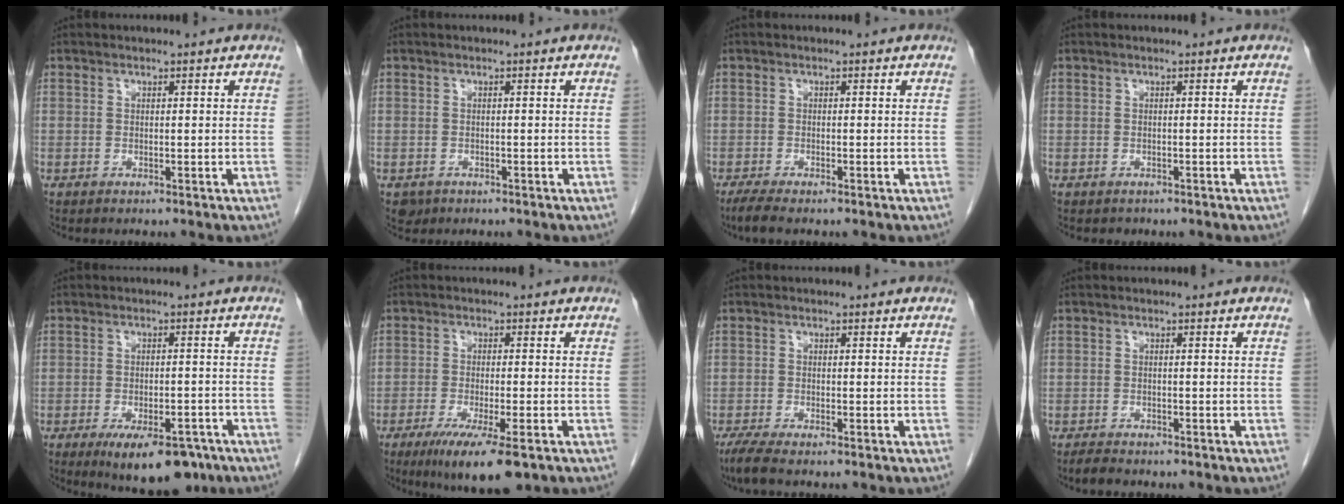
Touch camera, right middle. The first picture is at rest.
{"total": 1.7, "force": [-1.0, 1.4, 0.4], "torque": [-0.009, 0.002, -0.010]}
{"total": 2.8, "force": [-2.1, 0.4, 1.7], "torque": [-0.036, -0.010, -0.039]}
{"total": 0.9, "force": [-0.7, 0.6, 0.0], "torque": [-0.010, 0.001, -0.010]}
{"total": 10.7, "force": [-7.2, 4.2, 6.7], "torque": [-0.089, -0.004, -0.103]}
{"total": 9.3, "force": [-5.6, 1.4, 7.3], "torque": [-0.120, -0.024, -0.087]}
{"total": 3.2, "force": [-2.5, 0.2, 2.0], "torque": [-0.042, -0.010, -0.050]}
{"total": 2.4, "force": [-2.1, 0.7, 0.9], "torque": [-0.020, -0.005, -0.032]}